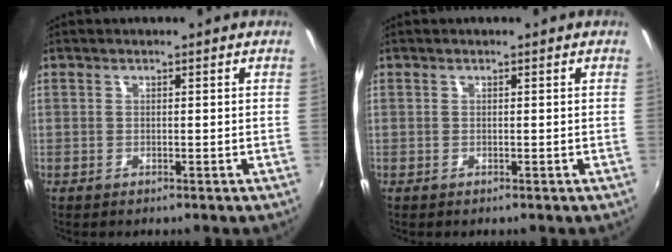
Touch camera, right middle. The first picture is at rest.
{"total": 0.0}